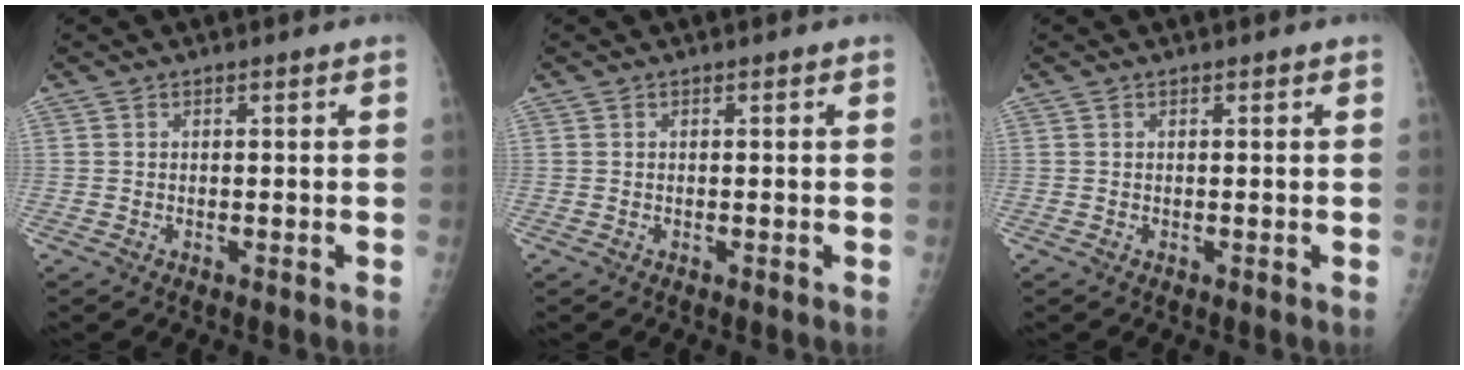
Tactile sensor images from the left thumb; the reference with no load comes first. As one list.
[{"total": 0.0}, {"total": 0.0}]